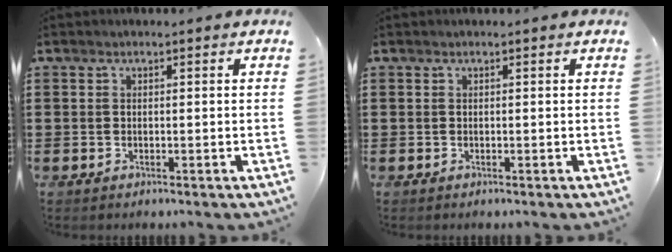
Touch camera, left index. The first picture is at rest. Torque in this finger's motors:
{"motor_torque": [-0.02, 0.04, 0.00, 0.00]}